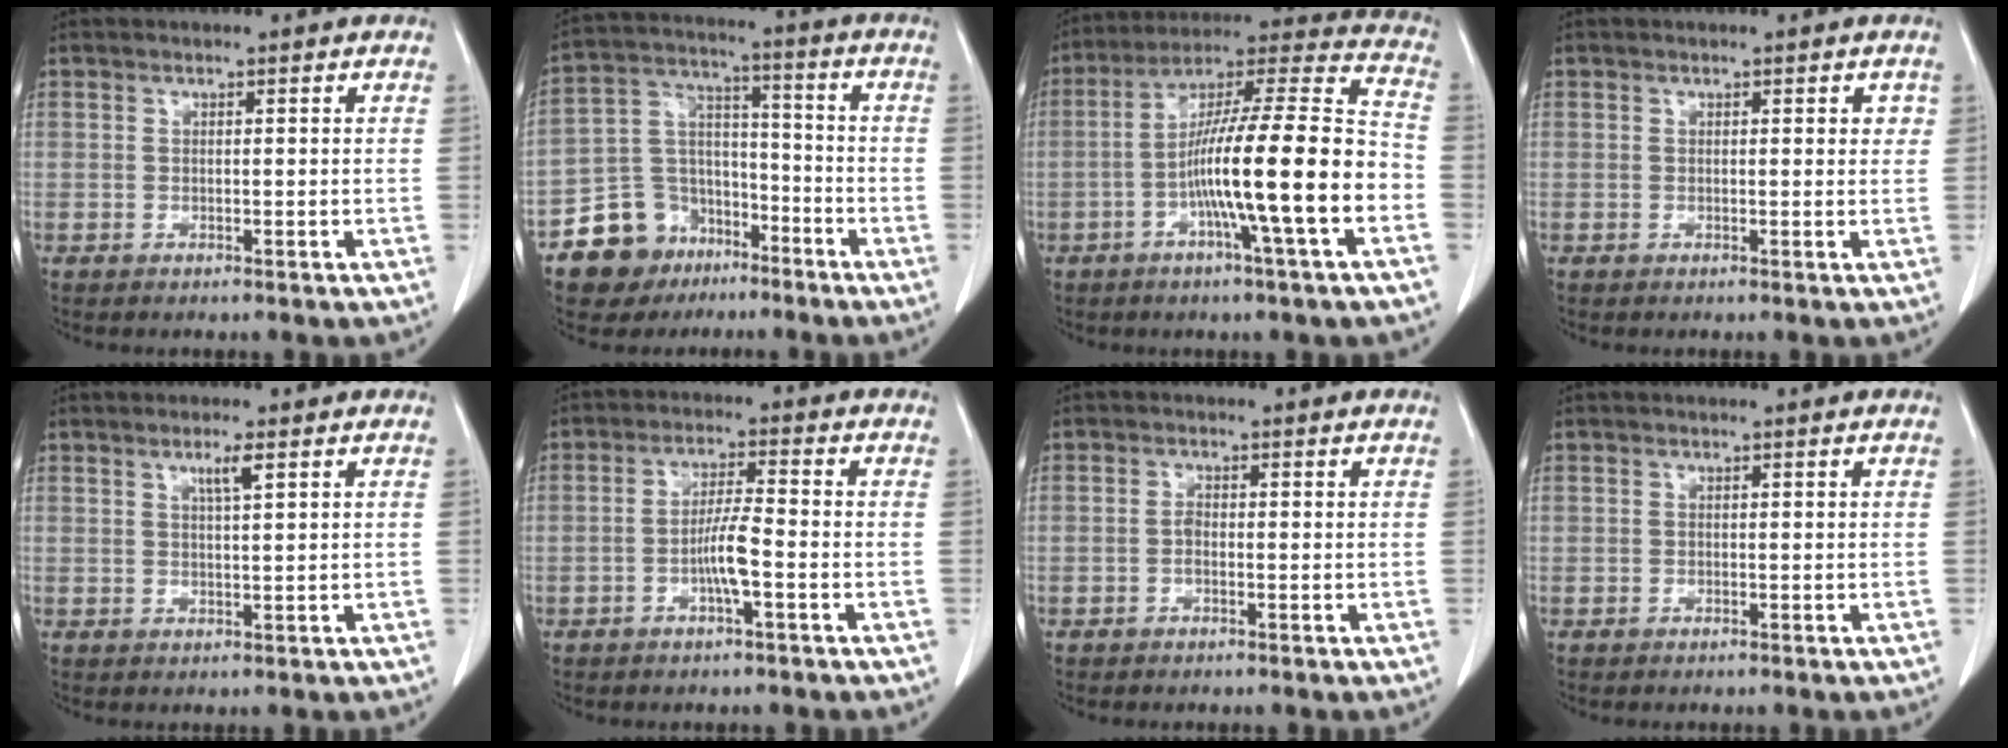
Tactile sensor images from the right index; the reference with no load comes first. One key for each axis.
{"total": 11.3, "fx": -7.0, "fy": 8.5, "fz": 2.5, "tx": -0.051, "ty": 0.056, "tz": -0.114}
{"total": 18.6, "fx": -5.2, "fy": 0.1, "fz": 17.8, "tx": -0.294, "ty": 0.011, "tz": -0.091}
{"total": 1.3, "fx": 0.5, "fy": 0.7, "fz": 1.0, "tx": -0.007, "ty": 0.000, "tz": 0.004}
{"total": 2.5, "fx": 1.3, "fy": -0.1, "fz": 2.1, "tx": -0.040, "ty": -0.002, "tz": 0.023}
{"total": 4.8, "fx": -1.5, "fy": 0.2, "fz": 4.5, "tx": -0.091, "ty": 0.006, "tz": -0.029}
{"total": 1.1, "fx": -0.3, "fy": 0.5, "fz": 0.9, "tx": -0.017, "ty": 0.005, "tz": -0.006}
{"total": 0.0}